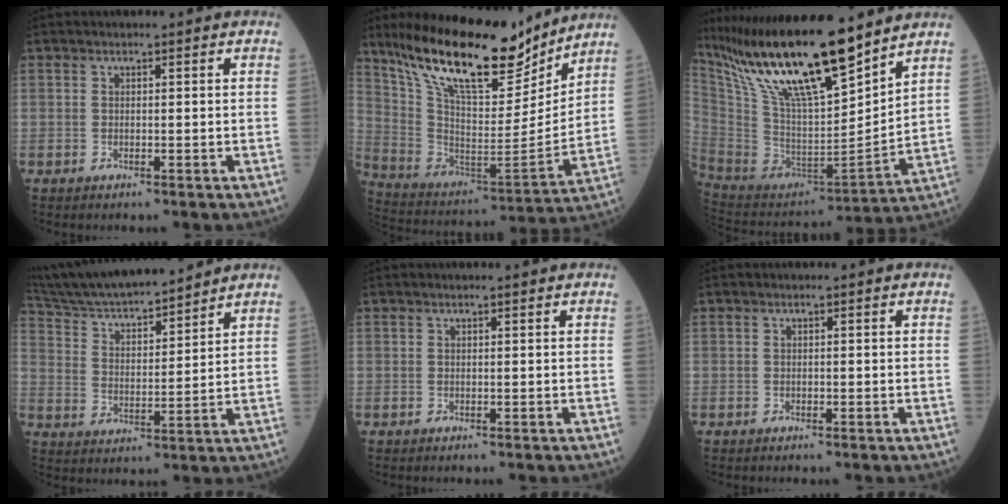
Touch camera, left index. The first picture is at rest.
{"total": 21.3, "force": [16.6, 5.7, 12.1], "torque": [-0.218, -0.020, 0.289]}
{"total": 22.3, "force": [16.3, 3.4, 14.7], "torque": [-0.279, -0.003, 0.304]}
{"total": 16.7, "force": [15.3, 1.6, 6.5], "torque": [-0.120, 0.009, 0.262]}
{"total": 0.0}
{"total": 0.7, "force": [-0.7, 0.1, -0.1], "torque": [0.001, -0.005, -0.013]}